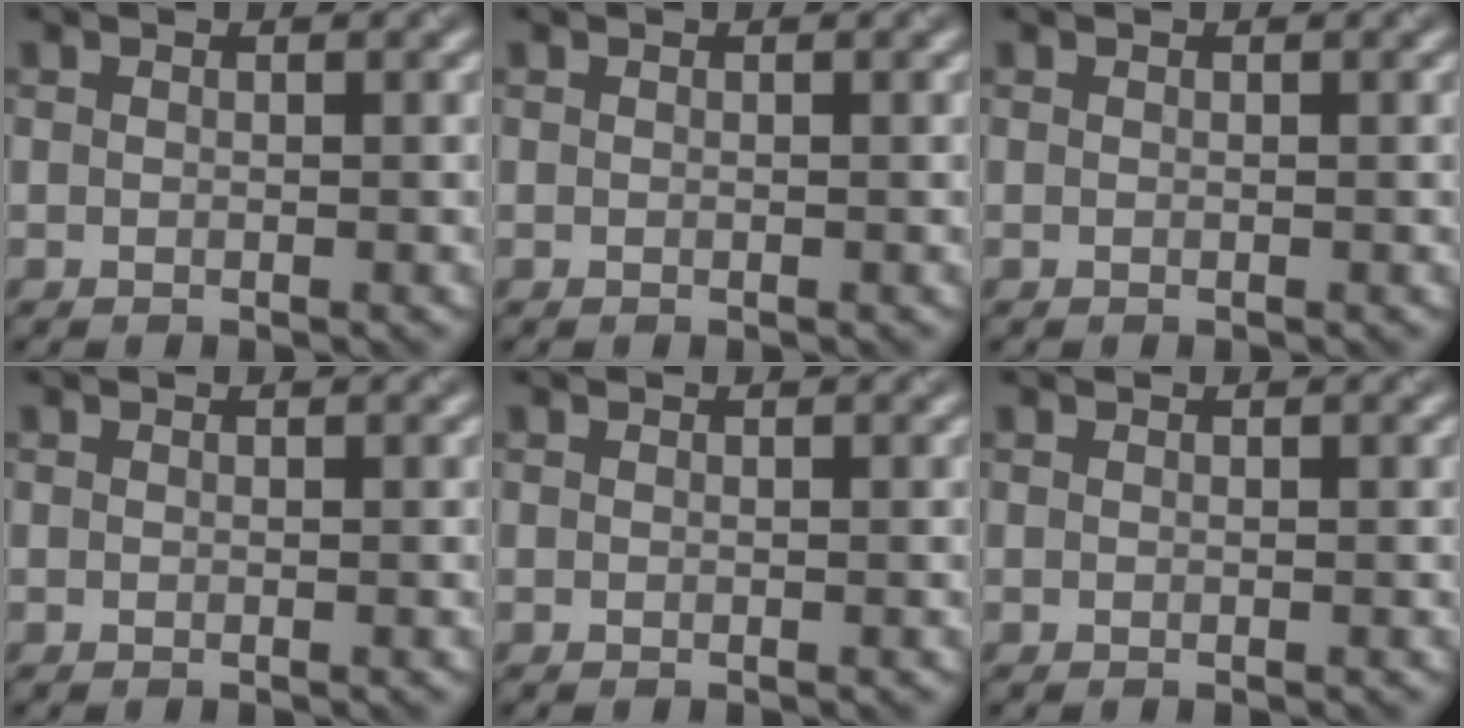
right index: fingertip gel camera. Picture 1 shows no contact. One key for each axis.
{"total": 0.0}
{"total": 0.0}
{"total": 0.0}
{"total": 0.0}
{"total": 0.0}